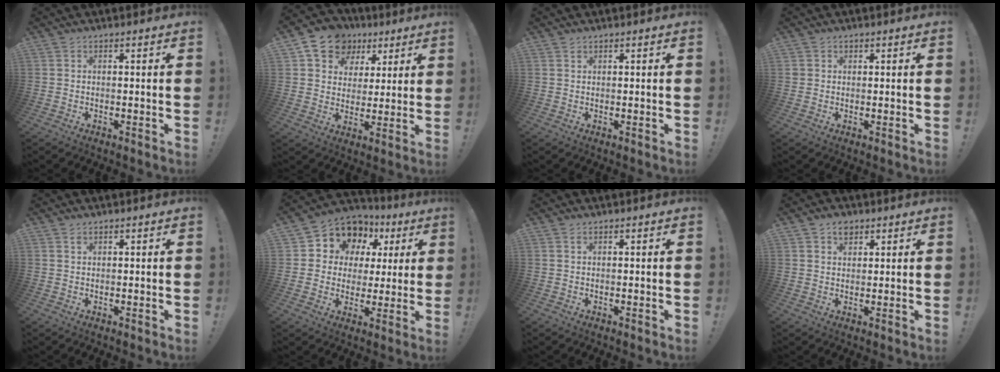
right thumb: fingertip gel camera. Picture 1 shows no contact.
{"total": 12.2, "force": [6.3, 9.4, 4.4], "torque": [-0.062, -0.038, 0.121]}
{"total": 0.7, "force": [0.5, 0.3, 0.3], "torque": [-0.002, -0.003, 0.009]}
{"total": 1.4, "force": [0.7, 1.2, 0.2], "torque": [-0.004, 0.001, 0.014]}
{"total": 0.9, "force": [0.6, 0.5, 0.4], "torque": [-0.005, -0.002, 0.010]}
{"total": 10.0, "force": [5.1, 7.9, 3.4], "torque": [-0.053, -0.039, 0.099]}
{"total": 0.5, "force": [0.2, 0.1, 0.5], "torque": [-0.013, 0.002, 0.004]}
{"total": 3.6, "force": [2.3, 2.4, 1.4], "torque": [-0.004, -0.012, 0.038]}